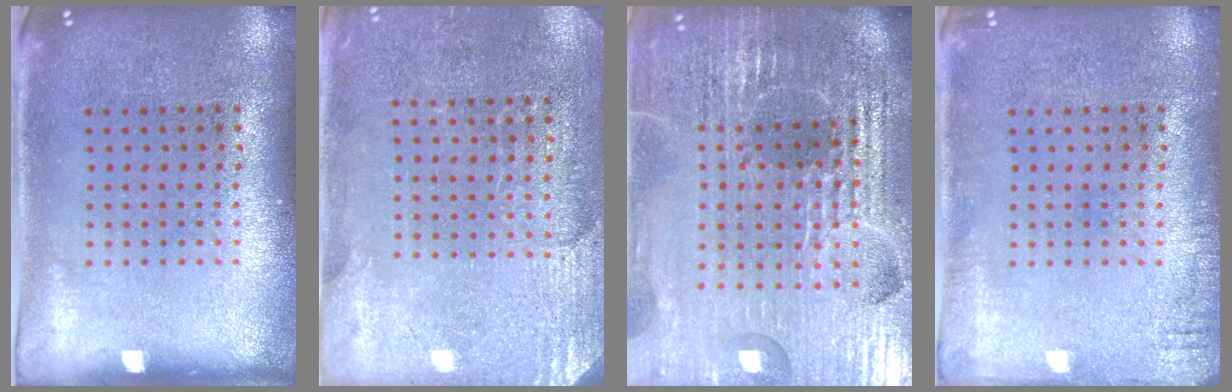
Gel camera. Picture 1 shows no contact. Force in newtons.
{"total": 2.7, "press": 2.5, "slide": 0.9}
{"total": 6.5, "press": 5.7, "slide": 3.1}
{"total": 1.4, "press": 1.4, "slide": 0.1}